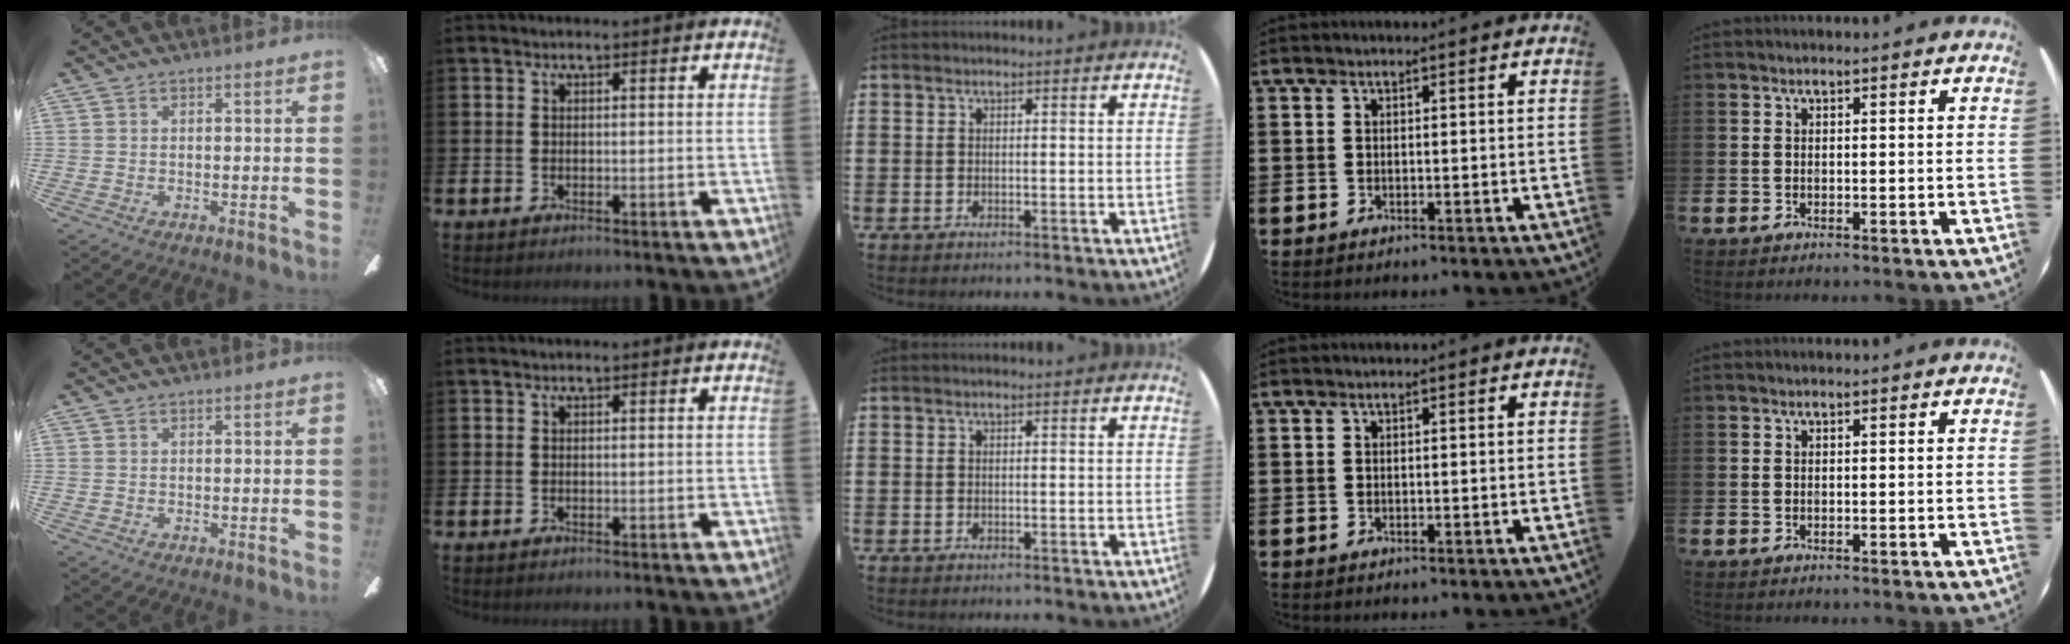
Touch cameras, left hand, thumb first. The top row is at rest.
{}